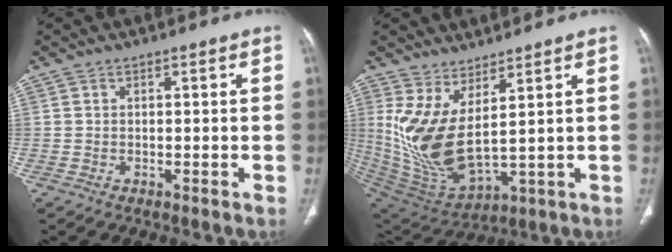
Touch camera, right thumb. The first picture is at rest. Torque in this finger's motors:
{"motor_torque": [-0.83, 2.28, 1.69, 0.58, 0.53]}